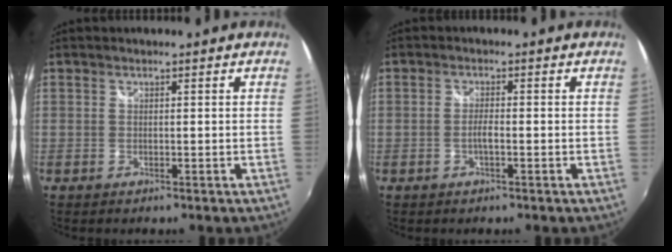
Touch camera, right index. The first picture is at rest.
{"total": 1.8, "force": [-0.7, 0.3, 1.6], "torque": [-0.033, 0.001, -0.013]}